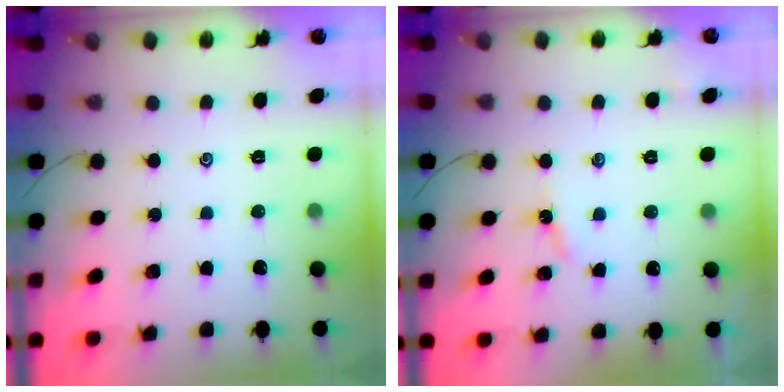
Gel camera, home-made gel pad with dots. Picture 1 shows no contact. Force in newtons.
{"total": 2.8, "press": 2.8, "slide": 0.5}